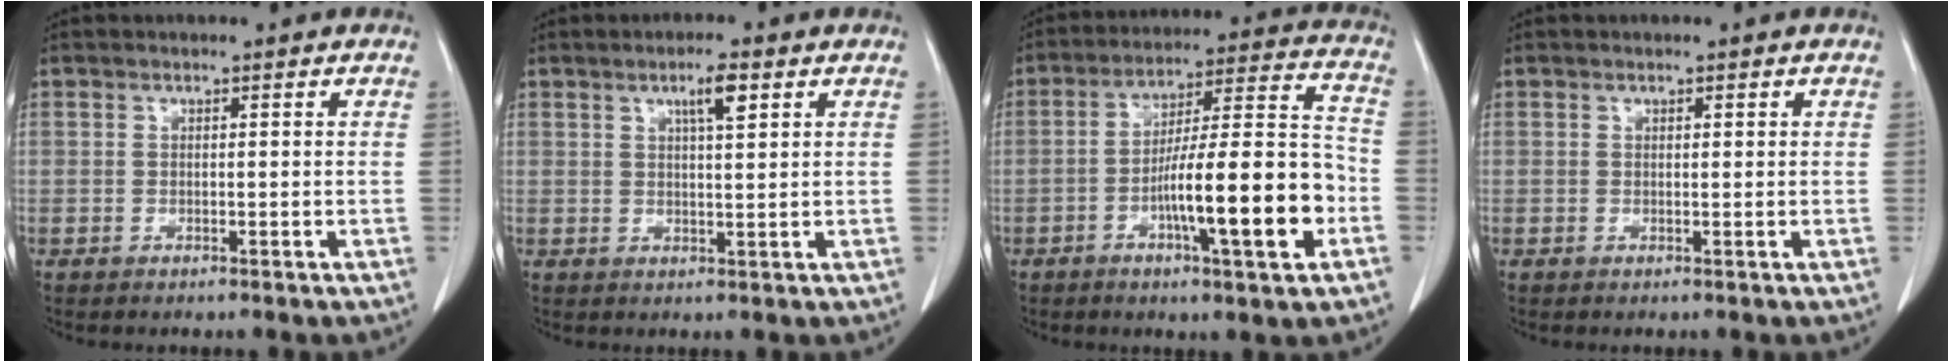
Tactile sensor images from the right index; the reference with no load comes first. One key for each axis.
{"total": 4.1, "fx": 2.2, "fy": 0.6, "fz": 3.4, "tx": -0.056, "ty": 0.000, "tz": 0.035}
{"total": 16.7, "fx": -5.2, "fy": 1.6, "fz": 15.8, "tx": -0.252, "ty": 0.010, "tz": -0.080}
{"total": 0.6, "fx": 0.3, "fy": 0.2, "fz": 0.4, "tx": -0.003, "ty": 0.000, "tz": 0.004}